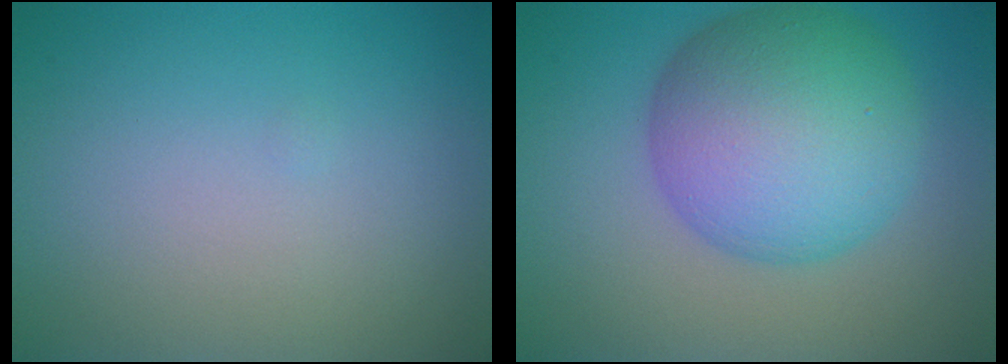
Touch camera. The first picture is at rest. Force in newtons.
{"total": 10.5, "press": 10.5, "slide": 0.3}